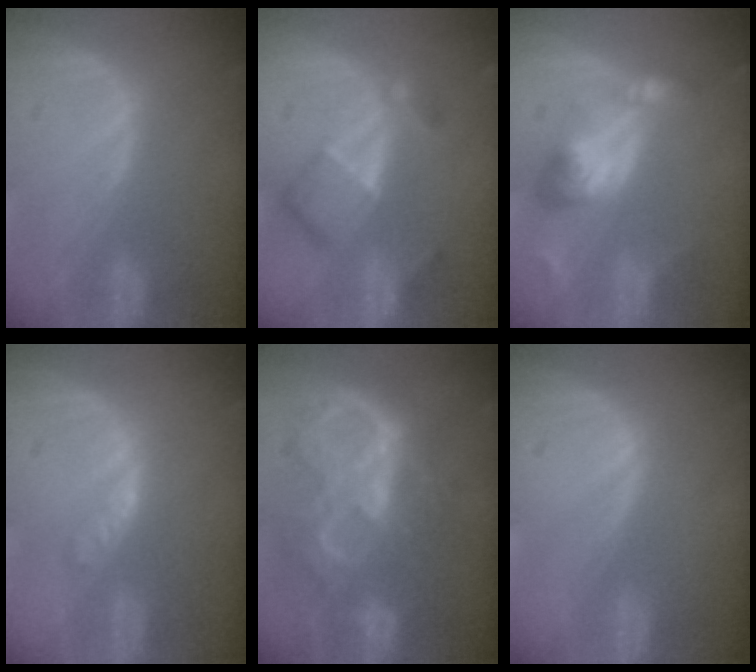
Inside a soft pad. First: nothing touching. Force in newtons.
{"total": 7.4, "press": 6.4, "slide": 3.7}
{"total": 6.2, "press": 5.9, "slide": 1.8}
{"total": 2.4, "press": 2.4, "slide": 0.2}
{"total": 10.6, "press": 10.6, "slide": 1.0}
{"total": 0.0}